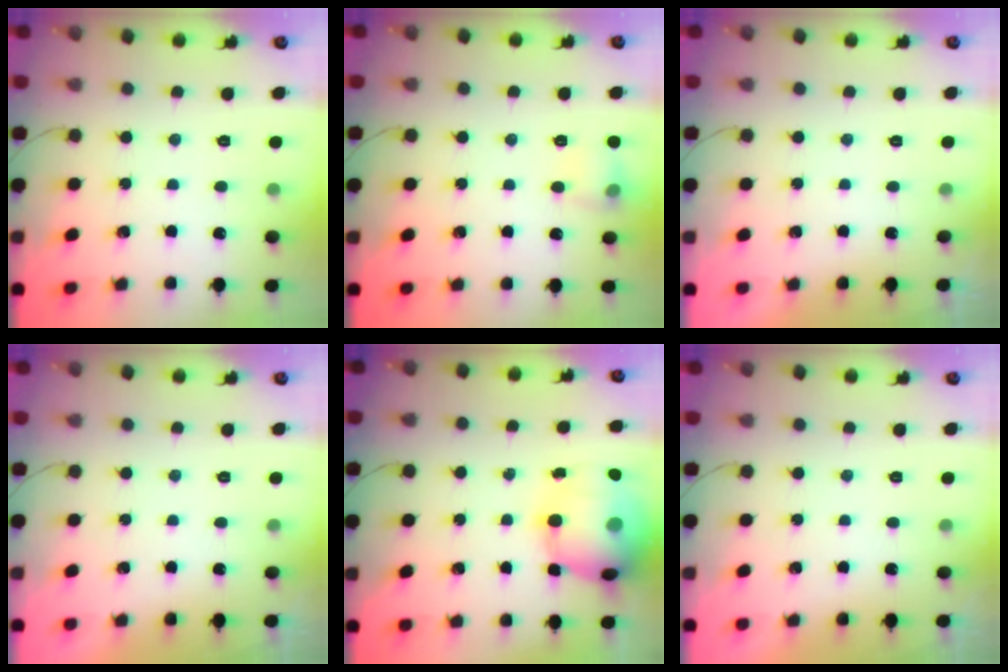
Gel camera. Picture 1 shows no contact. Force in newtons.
{"total": 7.7, "press": 7.6, "slide": 1.1}
{"total": 0.0}
{"total": 0.0}
{"total": 20.0, "press": 17.8, "slide": 9.1}
{"total": 0.0}